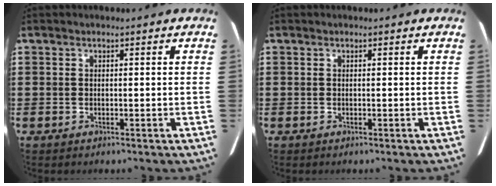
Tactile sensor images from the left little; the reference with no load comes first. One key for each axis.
{"total": 0.0}